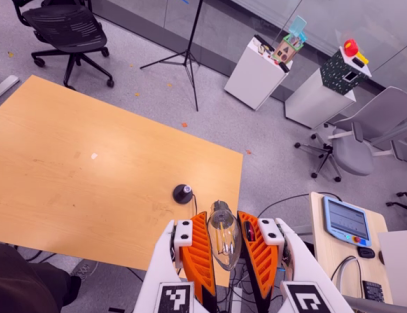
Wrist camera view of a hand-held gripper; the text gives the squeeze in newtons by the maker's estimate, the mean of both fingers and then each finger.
{"total": 12.6, "left": 13.1, "right": 12.1}